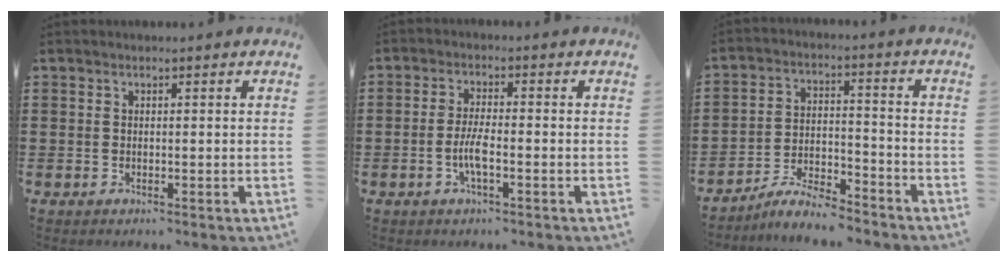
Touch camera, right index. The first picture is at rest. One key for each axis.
{"total": 4.0, "fx": -1.3, "fy": 0.8, "fz": 3.7, "tx": -0.085, "ty": -0.005, "tz": -0.031}
{"total": 6.1, "fx": -5.8, "fy": 0.5, "fz": 1.9, "tx": -0.043, "ty": 0.003, "tz": -0.113}